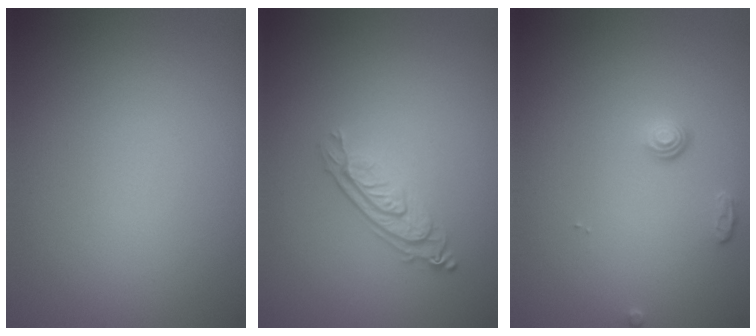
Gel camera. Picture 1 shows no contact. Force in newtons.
{"total": 2.9, "press": 2.0, "slide": 2.0}
{"total": 1.1, "press": 0.8, "slide": 0.8}